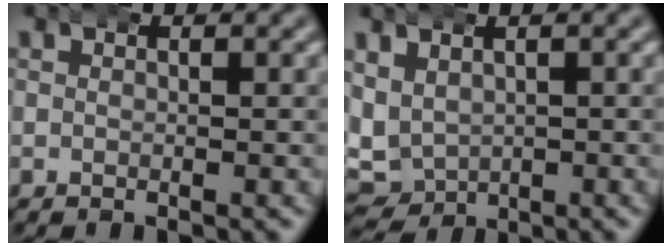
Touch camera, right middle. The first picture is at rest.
{"total": 8.3, "force": [-1.2, 7.5, 3.1], "torque": [-0.089, -0.039, -0.009]}